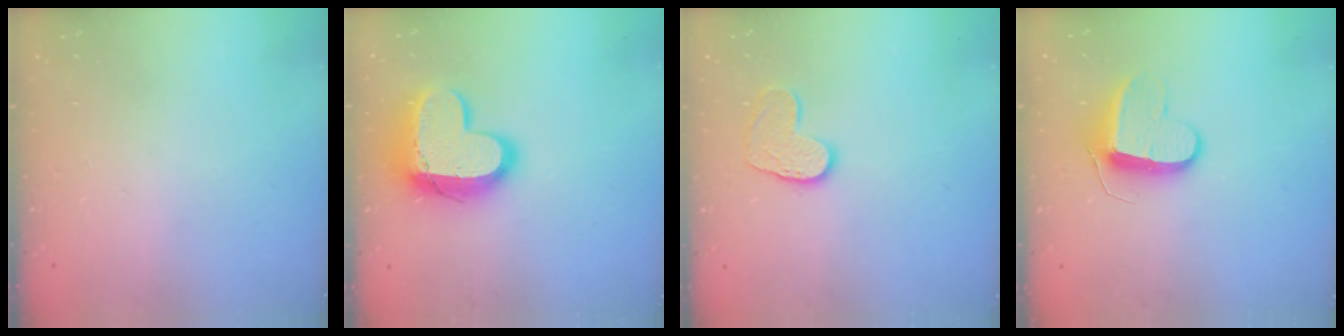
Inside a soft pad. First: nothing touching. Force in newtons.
{"total": 16.2, "press": 16.1, "slide": 1.1}
{"total": 9.5, "press": 9.5, "slide": 0.7}
{"total": 10.1, "press": 10.1, "slide": 0.4}